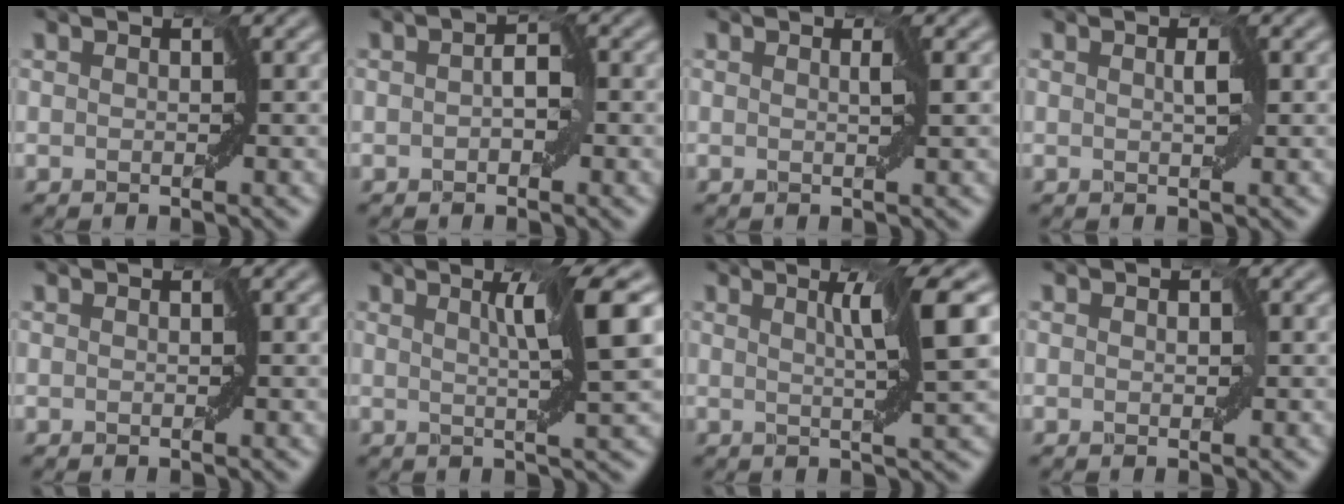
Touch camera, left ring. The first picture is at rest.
{"total": 1.9, "force": [-0.2, 1.0, 1.6], "torque": [-0.030, 0.004, -0.005]}
{"total": 0.6, "force": [0.2, -0.1, 0.5], "torque": [-0.016, -0.002, 0.008]}
{"total": 0.9, "force": [0.3, 0.1, 0.8], "torque": [-0.020, 0.000, 0.006]}
{"total": 0.0}
{"total": 4.4, "force": [1.2, -0.1, 4.3], "torque": [-0.078, 0.005, 0.023]}
{"total": 4.0, "force": [1.1, -0.2, 3.9], "torque": [-0.072, 0.004, 0.022]}
{"total": 1.0, "force": [0.3, 0.8, 0.5], "torque": [0.001, 0.003, -0.004]}